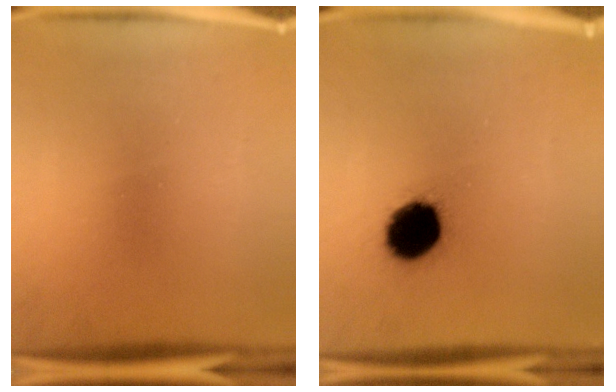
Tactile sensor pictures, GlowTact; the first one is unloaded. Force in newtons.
{"total": 13.6}